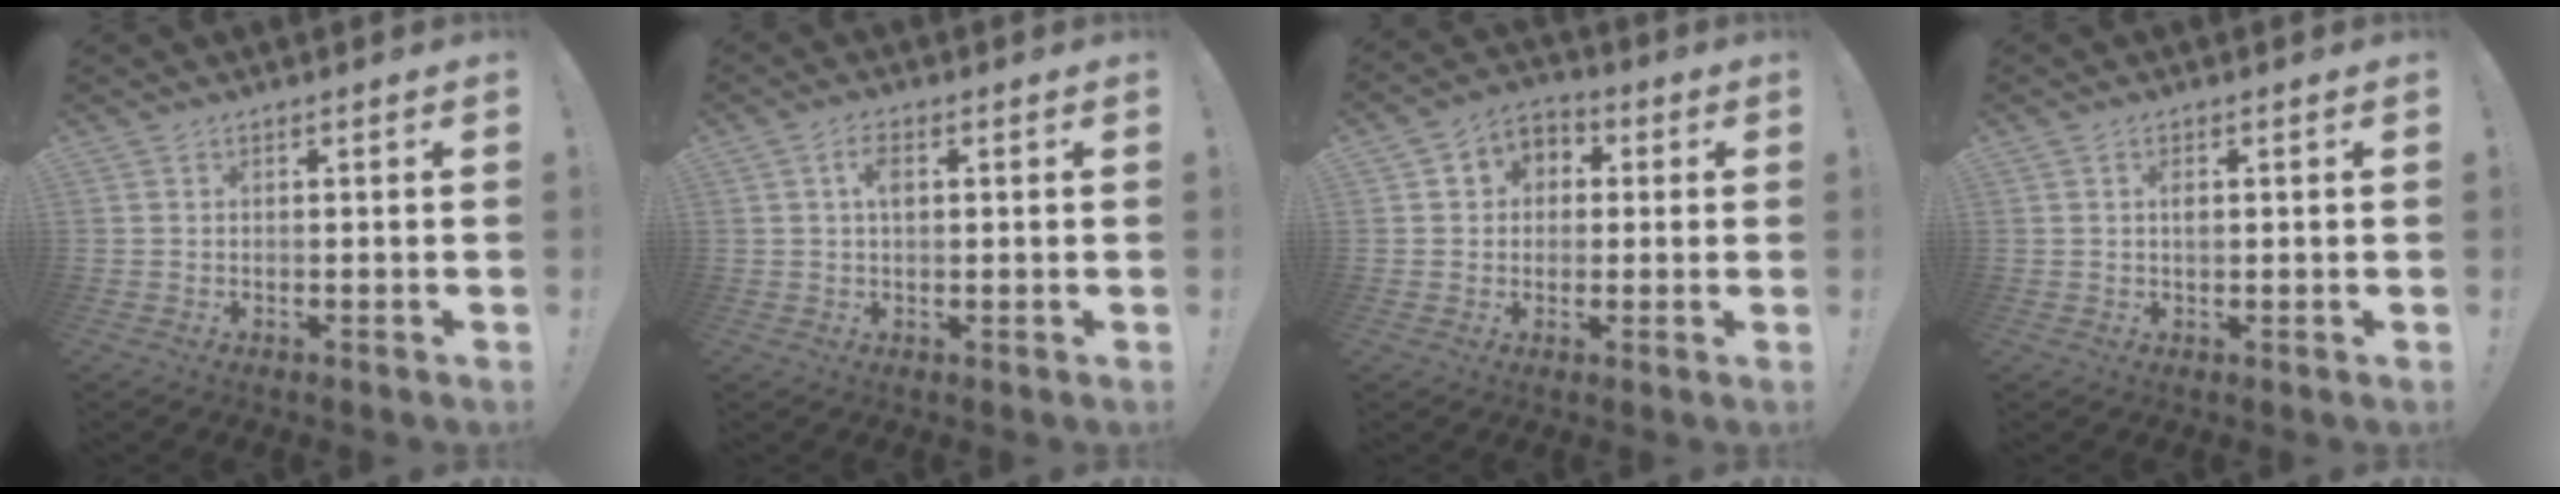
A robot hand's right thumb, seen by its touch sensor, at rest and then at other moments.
{"total": 4.2, "force": [0.9, 2.5, 3.3], "torque": [-0.051, 0.004, 0.012]}
{"total": 5.9, "force": [-0.6, 5.6, 1.7], "torque": [-0.021, 0.012, -0.007]}
{"total": 1.7, "force": [0.2, 1.1, 1.3], "torque": [-0.020, 0.001, 0.001]}